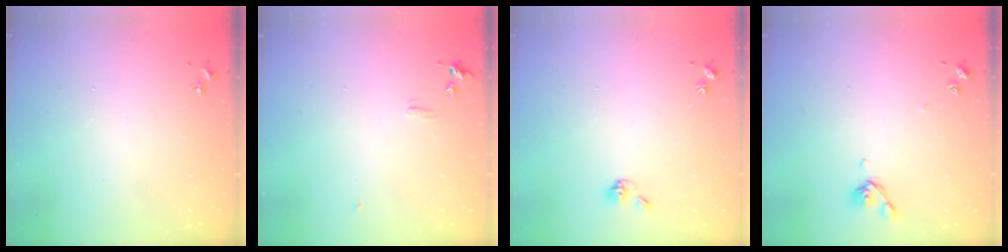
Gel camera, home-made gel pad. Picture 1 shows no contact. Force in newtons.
{"total": 5.6, "press": 5.5, "slide": 0.7}
{"total": 5.3, "press": 4.7, "slide": 2.3}
{"total": 7.1, "press": 7.0, "slide": 0.8}